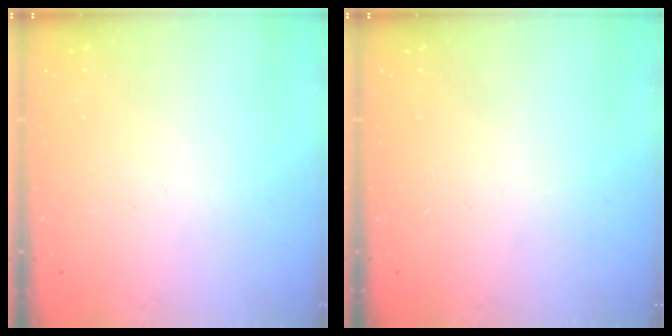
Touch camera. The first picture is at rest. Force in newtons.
{"total": 0.0}